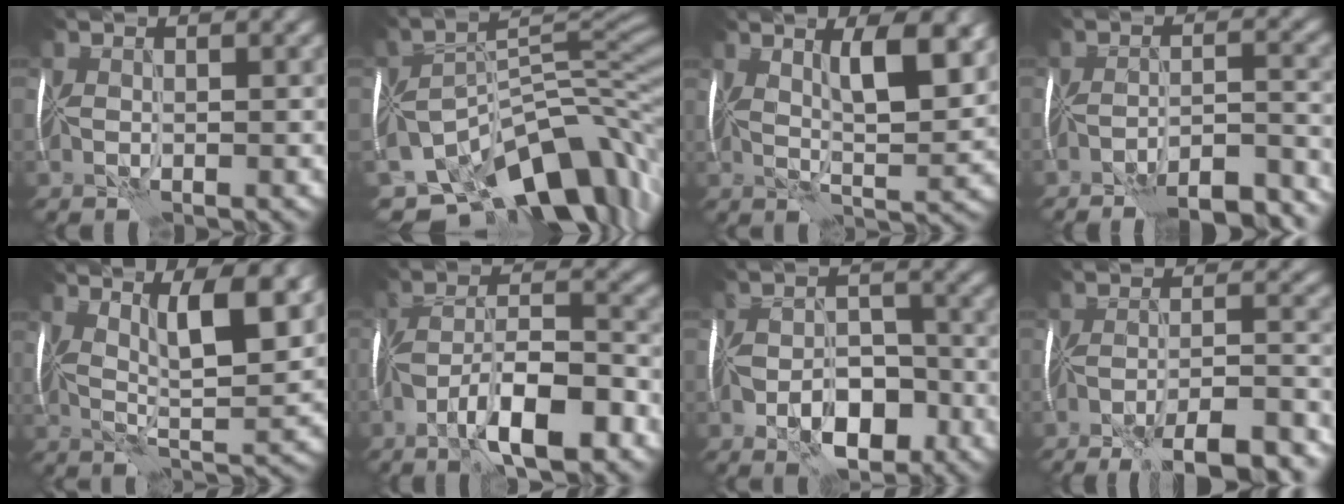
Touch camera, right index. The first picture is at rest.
{"total": 12.9, "force": [-9.0, 5.2, 7.5], "torque": [-0.124, 0.006, -0.150]}
{"total": 6.3, "force": [2.5, 1.5, 5.6], "torque": [-0.093, 0.002, 0.037]}
{"total": 11.0, "force": [-10.0, 2.2, 4.0], "torque": [-0.040, 0.005, -0.115]}
{"total": 7.7, "force": [3.2, 1.8, 6.8], "torque": [-0.115, 0.002, 0.048]}
{"total": 8.5, "force": [-4.8, 2.3, 6.6], "torque": [-0.104, 0.016, -0.092]}
{"total": 5.3, "force": [-2.8, 2.7, 3.6], "torque": [-0.049, 0.004, -0.055]}
{"total": 10.2, "force": [-7.9, 2.1, 6.1], "torque": [-0.087, -0.007, -0.107]}